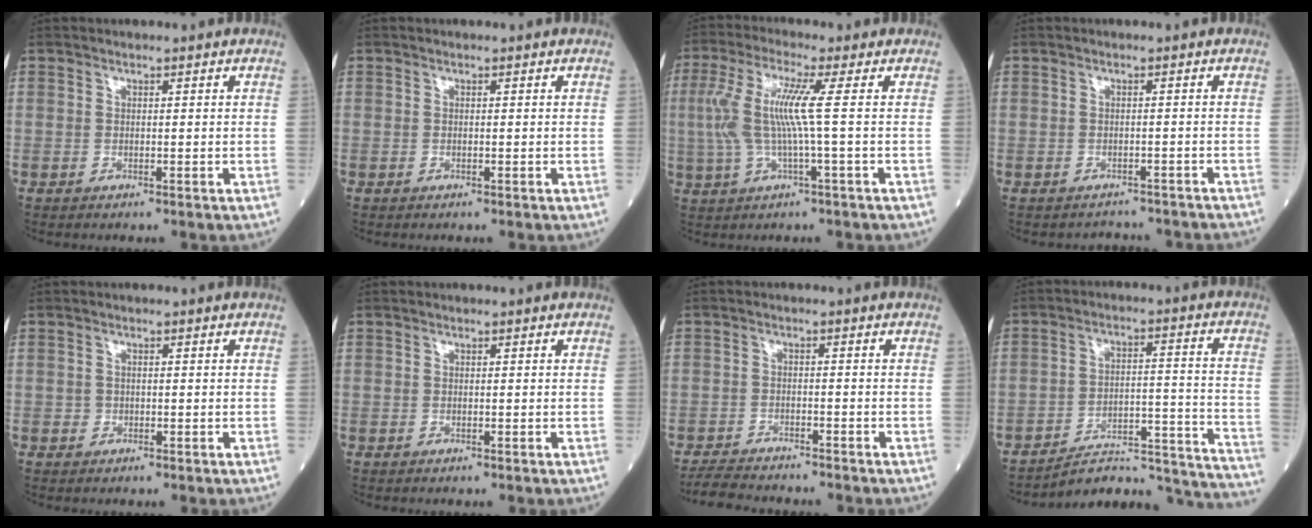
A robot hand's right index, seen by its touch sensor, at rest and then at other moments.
{"total": 0.0}
{"total": 8.0, "force": [0.5, -0.5, 8.0], "torque": [-0.180, 0.009, 0.006]}
{"total": 5.0, "force": [-4.8, 1.4, 0.3], "torque": [-0.004, 0.005, -0.049]}
{"total": 0.7, "force": [-0.2, 0.7, 0.2], "torque": [-0.002, 0.003, -0.005]}
{"total": 0.0}
{"total": 5.5, "force": [-5.3, 0.8, 1.2], "torque": [-0.022, -0.017, -0.090]}
{"total": 19.3, "force": [-18.9, 1.0, 4.0], "torque": [-0.006, 0.039, -0.256]}